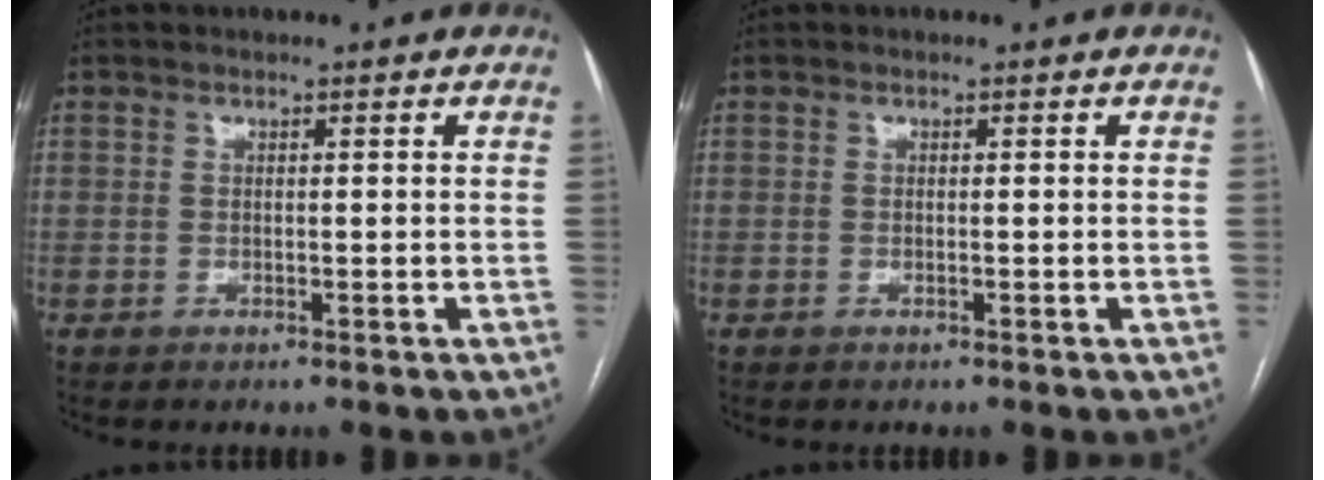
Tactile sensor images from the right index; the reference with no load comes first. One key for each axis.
{"total": 0.0}